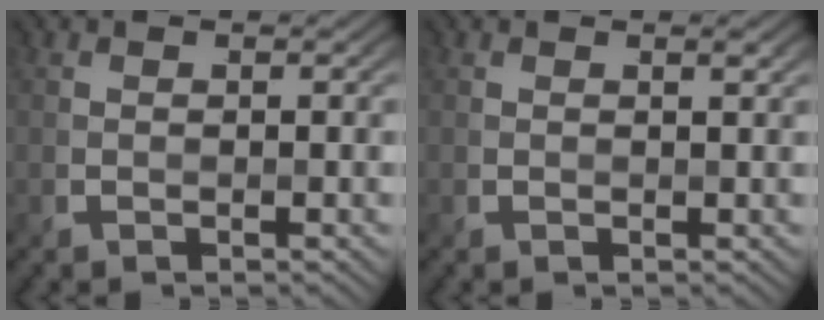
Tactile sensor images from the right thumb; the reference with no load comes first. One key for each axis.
{"total": 0.7, "fx": 0.4, "fy": 0.1, "fz": 0.5, "tx": -0.009, "ty": 0.000, "tz": 0.006}